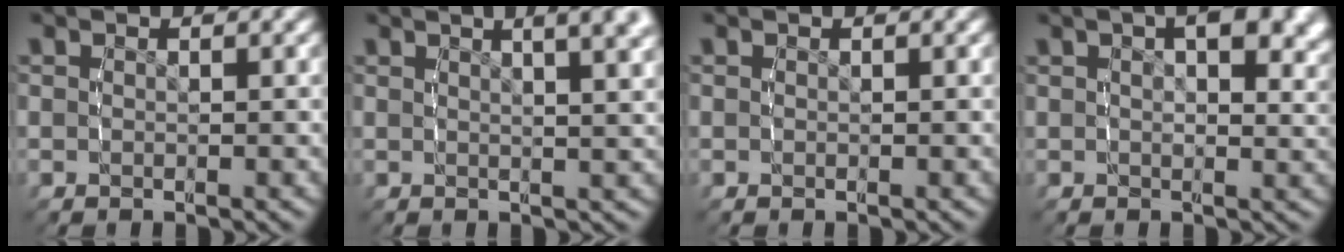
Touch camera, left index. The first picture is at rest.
{"total": 6.8, "force": [3.8, 2.0, 5.3], "torque": [-0.055, 0.023, 0.052]}
{"total": 0.0}
{"total": 4.1, "force": [1.6, 1.5, 3.4], "torque": [-0.033, 0.002, 0.025]}